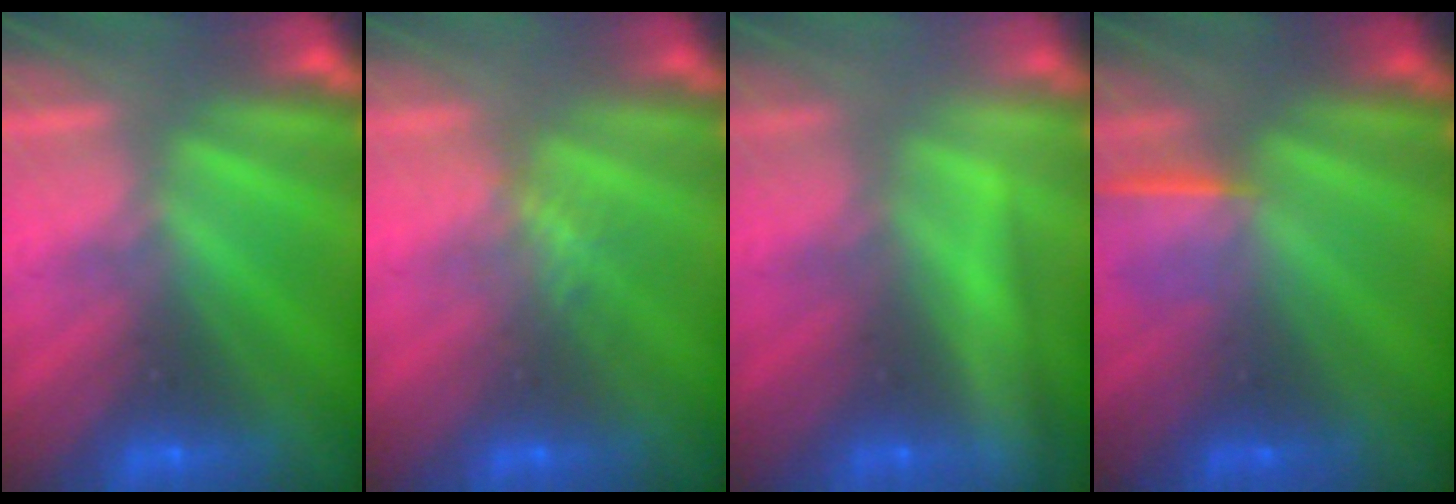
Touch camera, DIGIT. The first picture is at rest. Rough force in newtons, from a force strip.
{"total": 2.1}
{"total": 2.3}
{"total": 1.2}